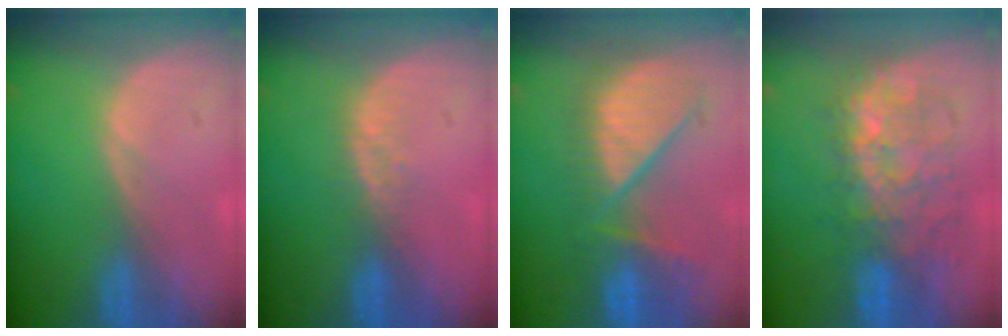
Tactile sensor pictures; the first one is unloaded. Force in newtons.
{"total": 2.9, "press": 2.3, "slide": 1.8}
{"total": 10.0, "press": 9.4, "slide": 3.2}
{"total": 9.3, "press": 9.2, "slide": 1.6}